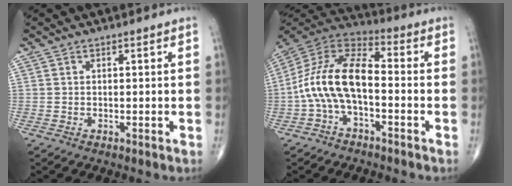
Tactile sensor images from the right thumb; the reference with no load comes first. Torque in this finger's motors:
{"motor_torque": [0.32, 0.31, 0.98, -0.82, 0.50]}